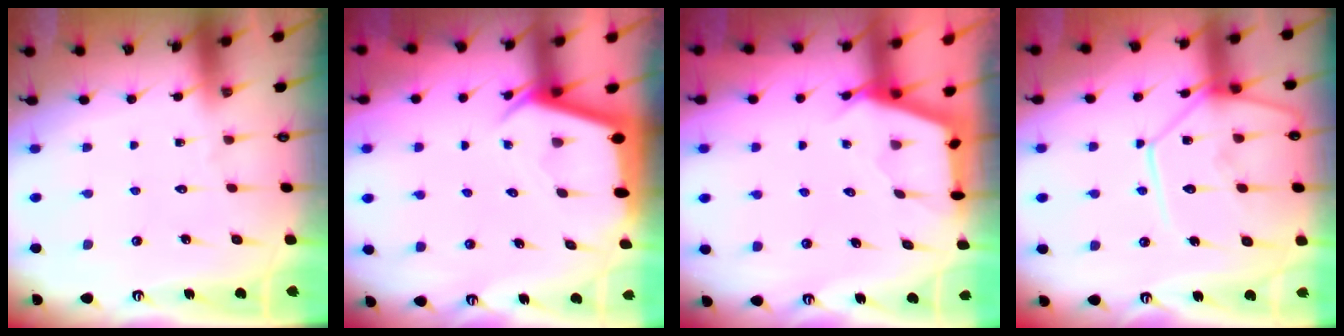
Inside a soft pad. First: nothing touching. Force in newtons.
{"total": 2.8, "press": 2.8, "slide": 0.2}
{"total": 2.9, "press": 2.8, "slide": 0.4}
{"total": 14.9, "press": 14.8, "slide": 1.6}